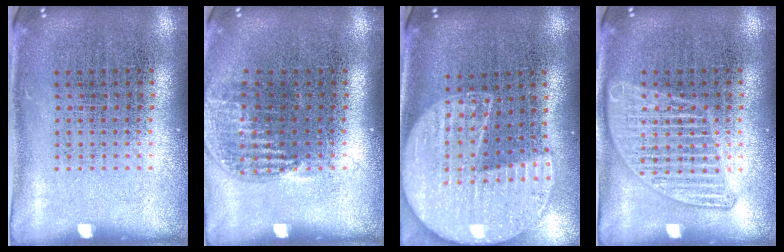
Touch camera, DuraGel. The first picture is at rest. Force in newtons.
{"total": 1.1, "press": 1.0, "slide": 0.4}
{"total": 2.1, "press": 1.8, "slide": 1.0}
{"total": 2.5, "press": 2.5, "slide": 0.2}